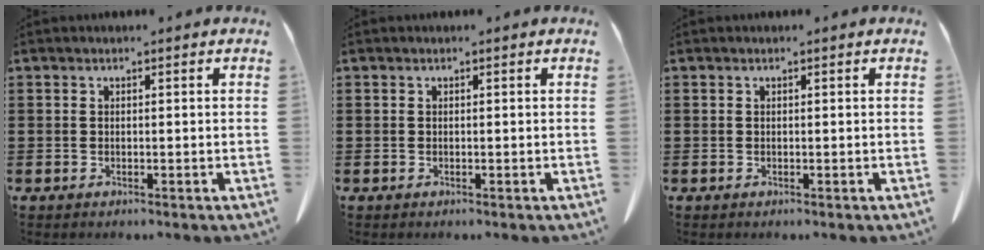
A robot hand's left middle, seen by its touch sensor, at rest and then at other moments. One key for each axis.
{"total": 0.0}
{"total": 0.0}